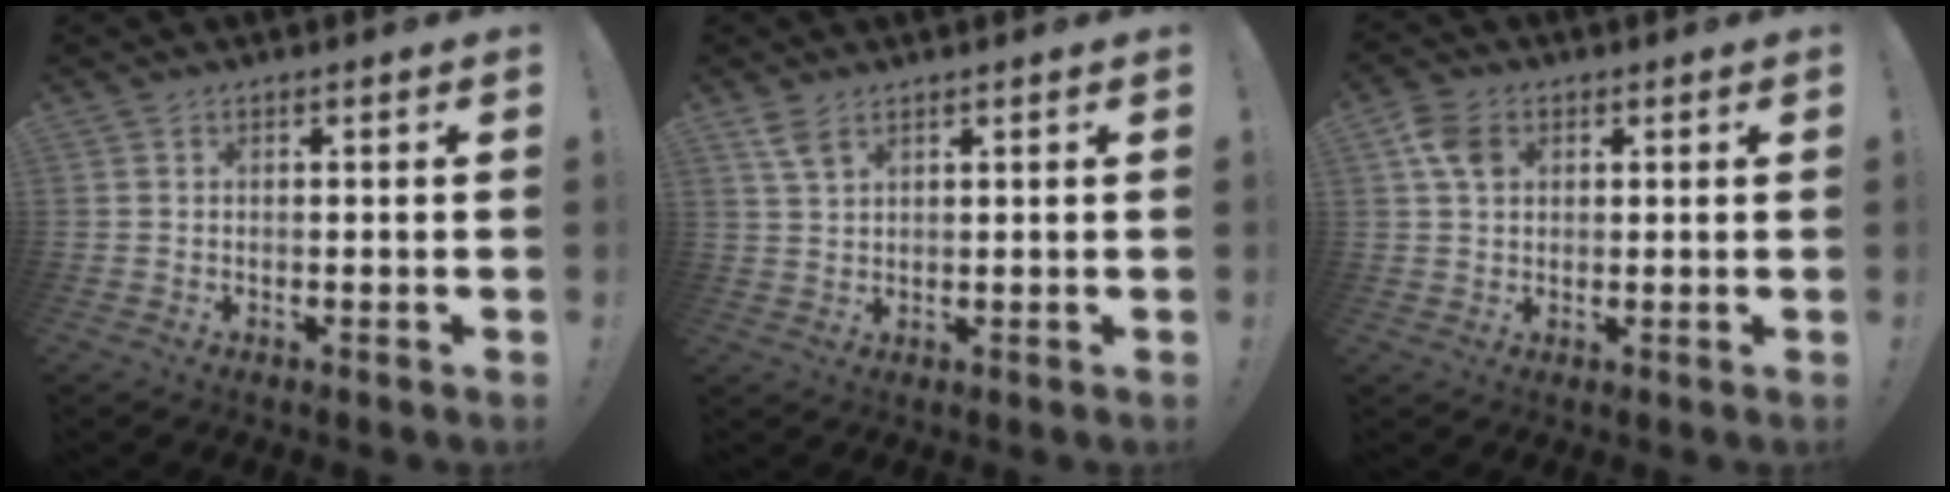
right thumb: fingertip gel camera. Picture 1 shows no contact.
{"total": 4.4, "force": [2.9, 1.8, 2.8], "torque": [-0.057, -0.010, 0.054]}
{"total": 6.6, "force": [2.2, 4.7, 4.0], "torque": [-0.070, 0.006, 0.046]}